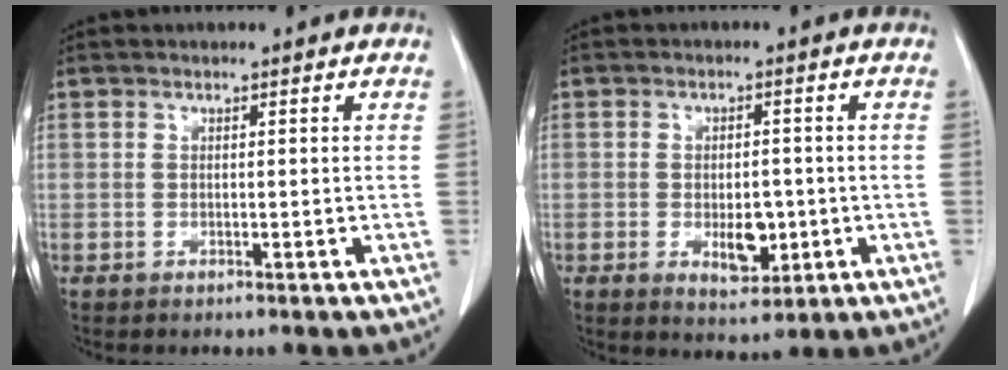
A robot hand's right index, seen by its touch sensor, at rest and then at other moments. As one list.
[{"total": 5.4, "force": [-1.3, 2.8, 4.5], "torque": [-0.066, -0.003, -0.010]}]